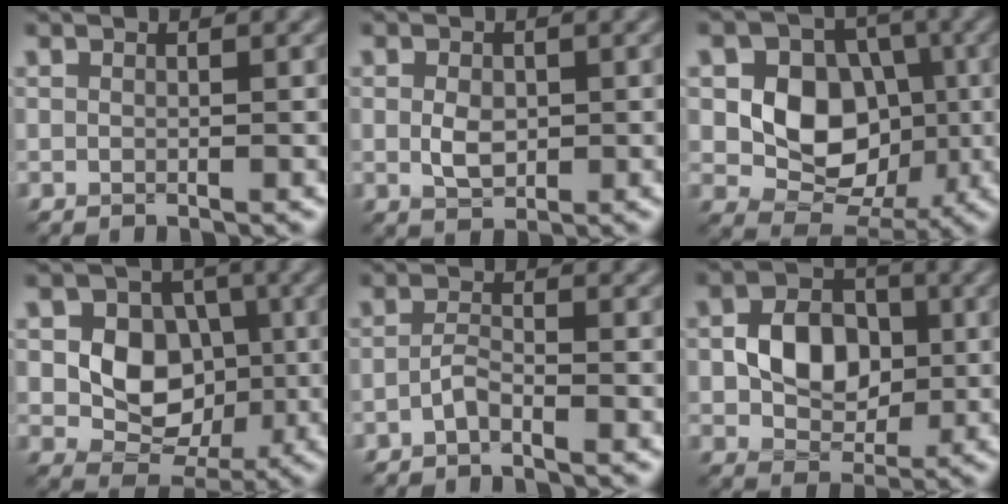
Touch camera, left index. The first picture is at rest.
{"total": 2.3, "force": [-0.1, 1.5, 1.7], "torque": [-0.035, -0.001, -0.004]}
{"total": 8.3, "force": [-0.1, 6.7, 5.0], "torque": [-0.071, 0.003, -0.016]}
{"total": 7.0, "force": [-0.1, 5.6, 4.3], "torque": [-0.062, 0.004, -0.010]}
{"total": 1.5, "force": [-1.1, 0.2, 0.9], "torque": [-0.025, 0.005, -0.028]}
{"total": 5.5, "force": [-0.1, 4.2, 3.6], "torque": [-0.064, 0.002, -0.007]}